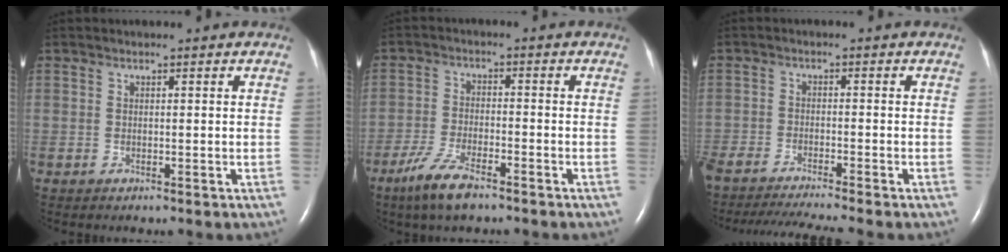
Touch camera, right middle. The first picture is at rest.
{"total": 6.9, "force": [-4.9, 1.4, 4.7], "torque": [-0.104, -0.012, -0.090]}
{"total": 11.0, "force": [-10.0, -0.9, 4.4], "torque": [-0.055, -0.021, -0.163]}